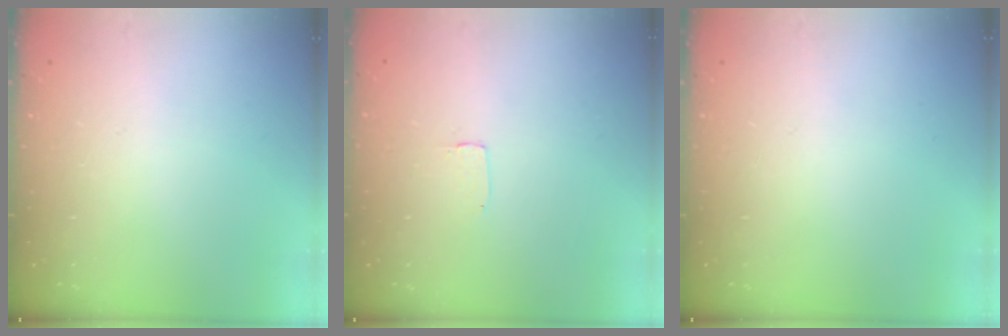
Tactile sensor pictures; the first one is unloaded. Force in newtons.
{"total": 1.7, "press": 1.7, "slide": 0.1}
{"total": 0.0}